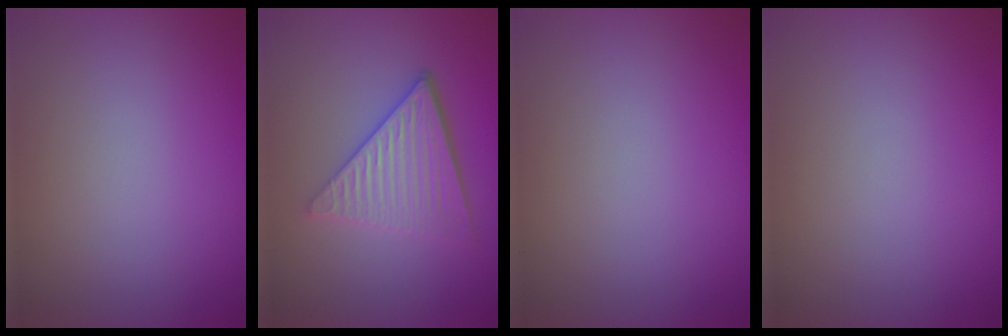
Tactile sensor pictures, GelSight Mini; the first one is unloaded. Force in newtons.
{"total": 5.5, "press": 3.9, "slide": 3.9}
{"total": 0.0}
{"total": 0.0}